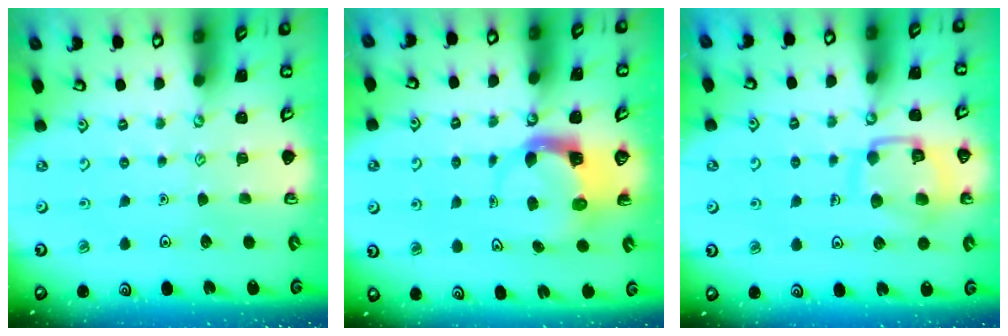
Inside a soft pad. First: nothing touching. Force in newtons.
{"total": 3.9, "press": 3.8, "slide": 0.6}
{"total": 12.2, "press": 12.2, "slide": 0.9}